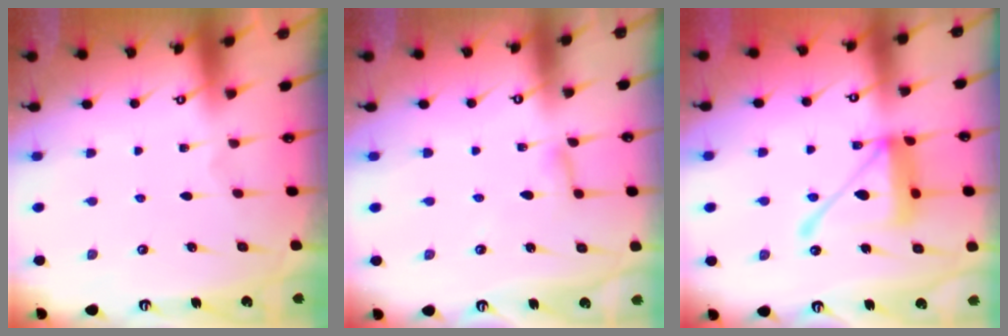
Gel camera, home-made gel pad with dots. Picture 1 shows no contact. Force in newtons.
{"total": 2.4, "press": 2.4, "slide": 0.2}
{"total": 15.3, "press": 15.2, "slide": 1.4}